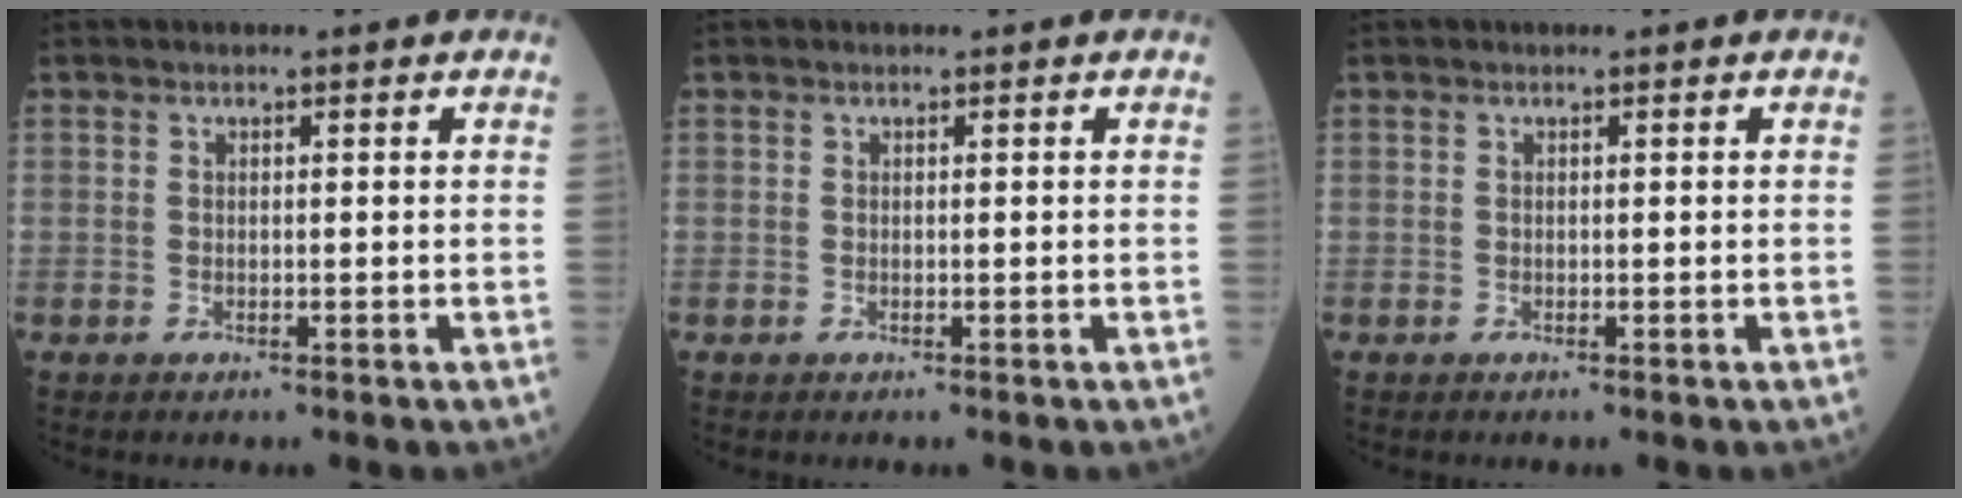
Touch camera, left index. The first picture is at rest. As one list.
[{"total": 0.0}, {"total": 0.0}]